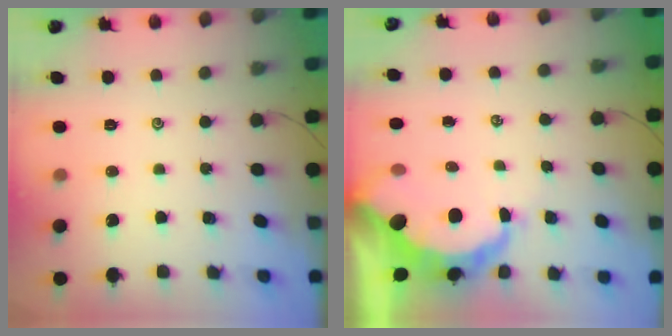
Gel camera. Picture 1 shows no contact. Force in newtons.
{"total": 9.6, "press": 9.5, "slide": 0.9}